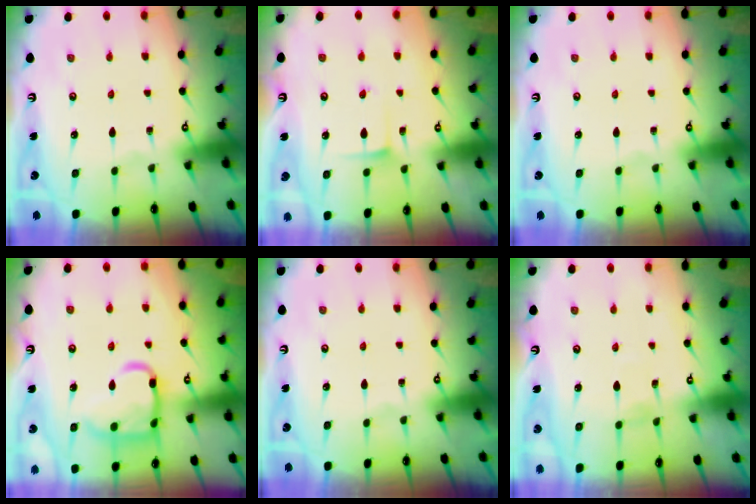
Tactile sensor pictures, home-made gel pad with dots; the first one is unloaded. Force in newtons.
{"total": 4.9, "press": 4.9, "slide": 0.6}
{"total": 0.0}
{"total": 15.5, "press": 15.4, "slide": 1.3}
{"total": 0.0}
{"total": 8.8, "press": 8.7, "slide": 0.7}